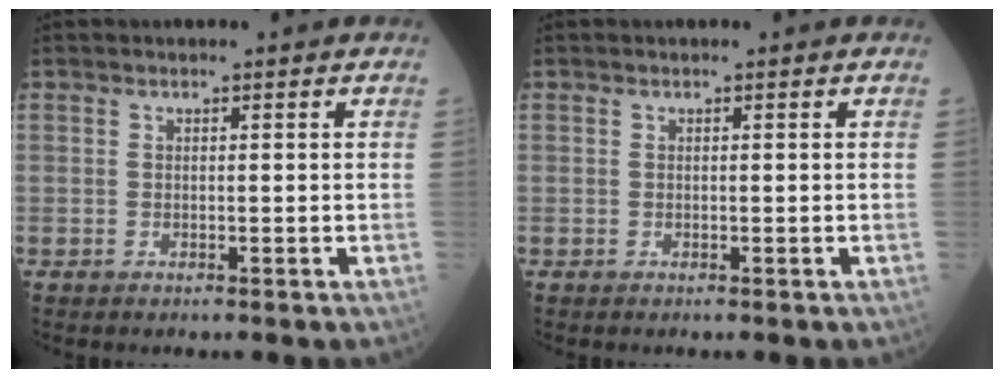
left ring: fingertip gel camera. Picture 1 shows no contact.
{"total": 0.0}